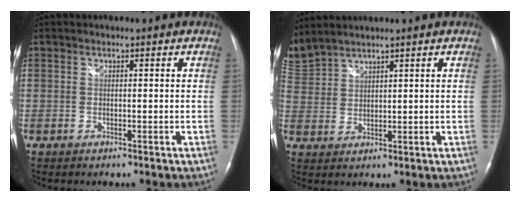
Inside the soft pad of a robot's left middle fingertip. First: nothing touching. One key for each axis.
{"total": 6.7, "fx": 6.4, "fy": 1.1, "fz": 1.6, "tx": -0.057, "ty": 0.018, "tz": 0.139}